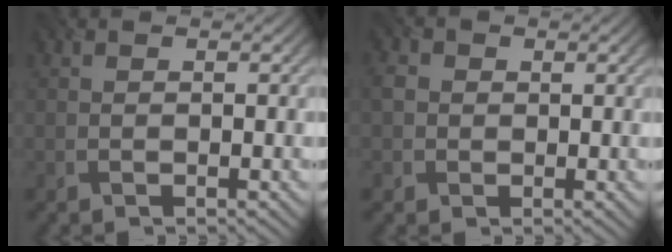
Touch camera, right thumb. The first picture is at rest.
{"total": 2.7, "force": [0.2, 2.5, 1.0], "torque": [-0.030, 0.003, 0.001]}